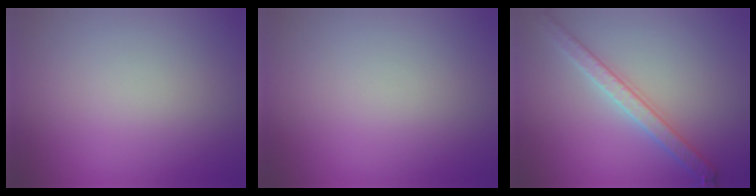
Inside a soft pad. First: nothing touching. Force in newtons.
{"total": 0.0}
{"total": 3.3, "press": 3.3, "slide": 0.3}